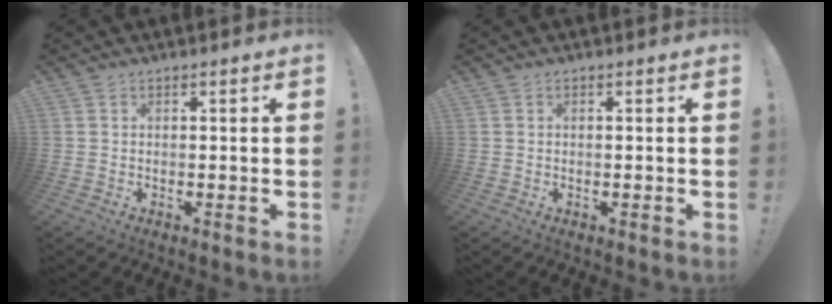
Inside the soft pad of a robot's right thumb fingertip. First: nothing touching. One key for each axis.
{"total": 0.0}